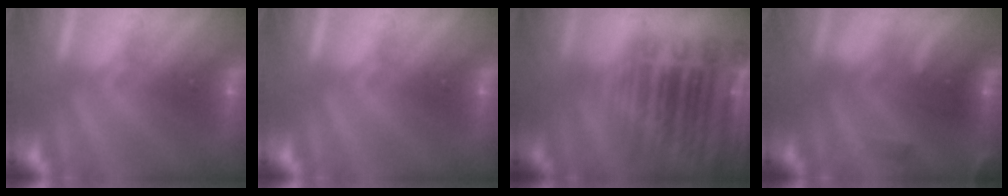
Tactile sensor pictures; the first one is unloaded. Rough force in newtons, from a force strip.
{"total": 0.0}
{"total": 9.6}
{"total": 9.4}